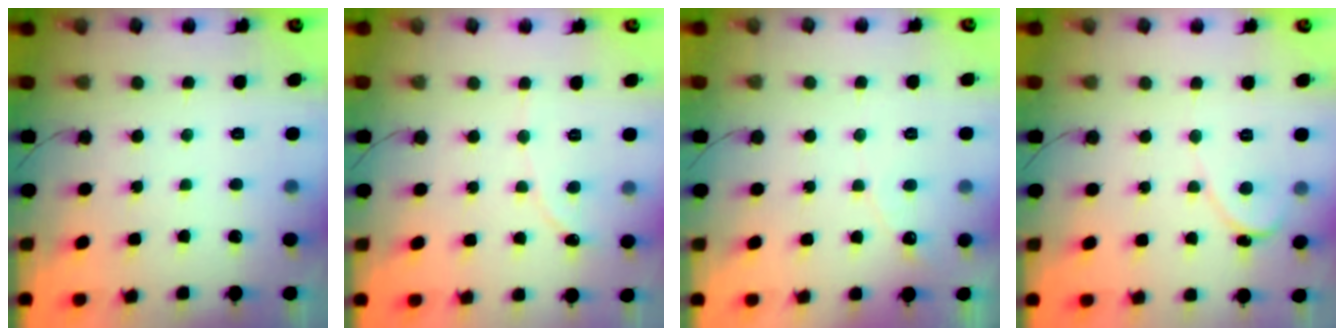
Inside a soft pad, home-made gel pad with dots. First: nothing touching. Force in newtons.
{"total": 1.0, "press": 1.0, "slide": 0.1}
{"total": 3.8, "press": 3.8, "slide": 0.3}
{"total": 1.4, "press": 1.3, "slide": 0.1}